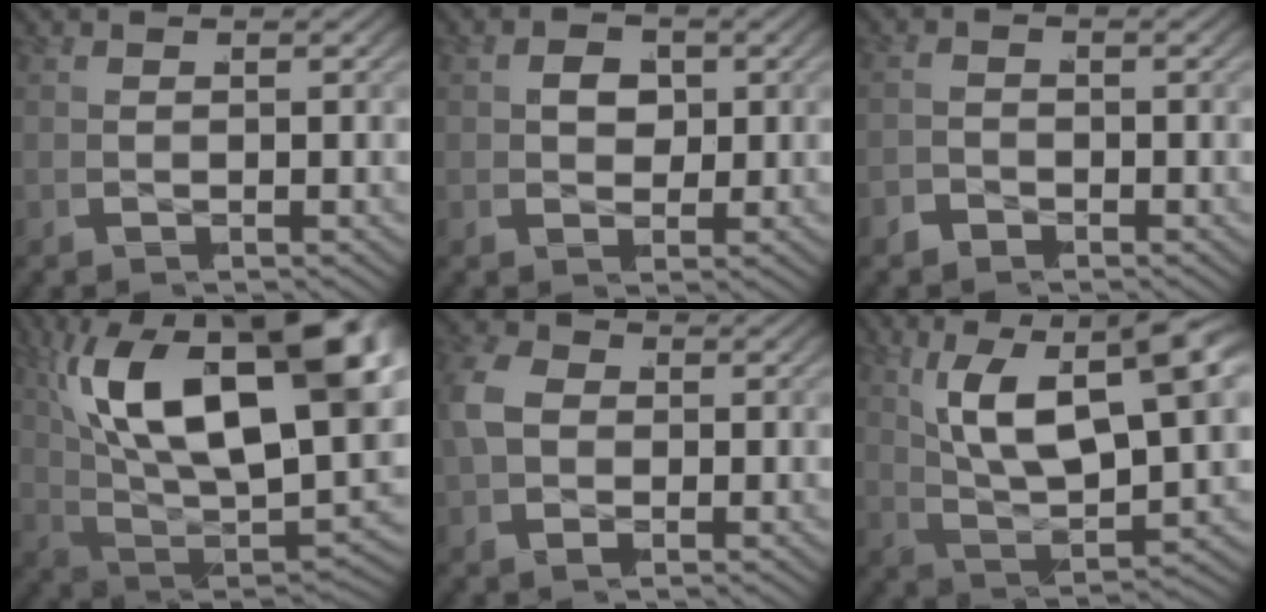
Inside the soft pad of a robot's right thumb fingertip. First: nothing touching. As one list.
[{"total": 2.5, "force": [0.5, 1.8, 1.7], "torque": [-0.029, -0.010, 0.016]}, {"total": 1.5, "force": [-1.3, 0.1, -0.7], "torque": [0.017, 0.000, -0.029]}, {"total": 22.7, "force": [3.1, 13.2, 18.2], "torque": [-0.338, -0.054, 0.071]}, {"total": 4.9, "force": [0.4, 3.9, 3.0], "torque": [-0.082, -0.009, 0.012]}, {"total": 12.3, "force": [1.5, 6.1, 10.6], "torque": [-0.194, -0.013, 0.035]}]